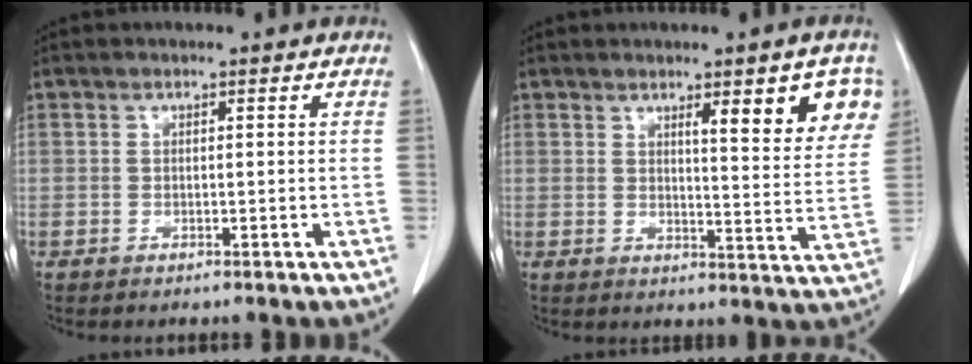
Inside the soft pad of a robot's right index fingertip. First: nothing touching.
{"total": 8.5, "force": [3.8, 1.2, 7.5], "torque": [-0.086, -0.005, 0.046]}